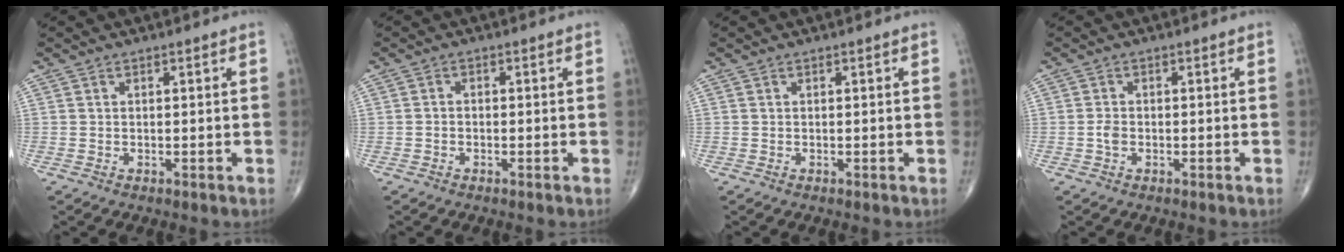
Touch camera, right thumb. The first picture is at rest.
{"total": 0.8, "force": [-0.3, 0.6, 0.4], "torque": [-0.002, 0.004, -0.008]}
{"total": 0.0}
{"total": 1.5, "force": [-0.4, 1.0, 1.1], "torque": [-0.021, 0.002, -0.010]}